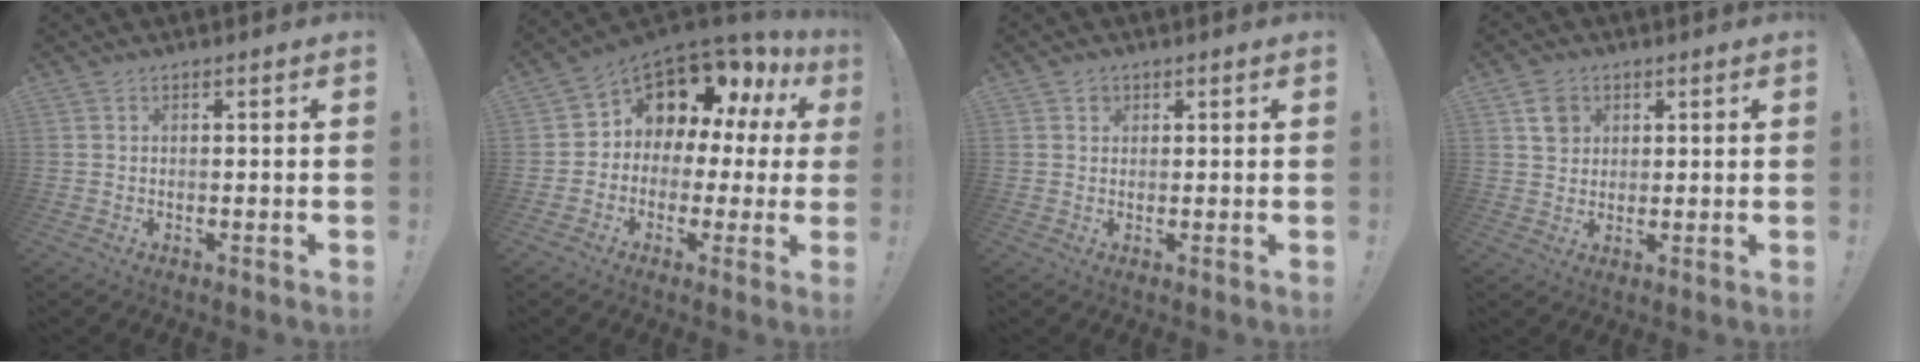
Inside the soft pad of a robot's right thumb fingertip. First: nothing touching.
{"total": 10.1, "force": [5.4, 6.3, 5.7], "torque": [-0.089, -0.054, 0.098]}
{"total": 1.6, "force": [0.8, 1.3, 0.3], "torque": [0.007, -0.005, 0.012]}
{"total": 5.6, "force": [2.6, 4.6, 1.8], "torque": [-0.021, -0.003, 0.048]}